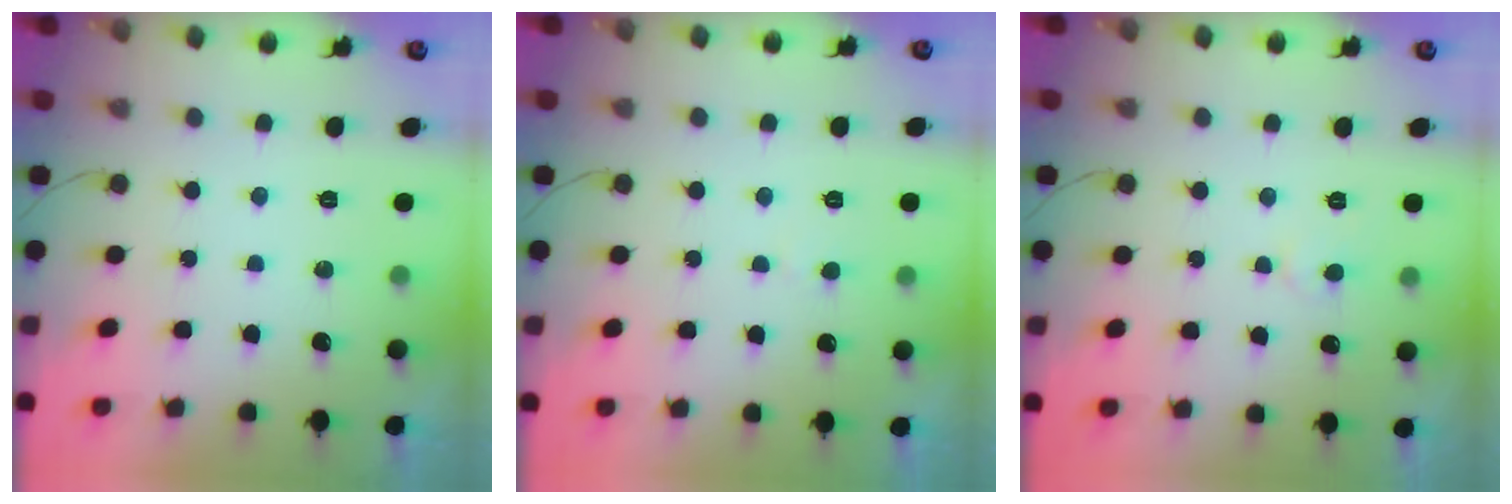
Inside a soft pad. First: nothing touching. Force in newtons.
{"total": 1.8, "press": 1.7, "slide": 0.1}
{"total": 4.4, "press": 4.4, "slide": 0.3}